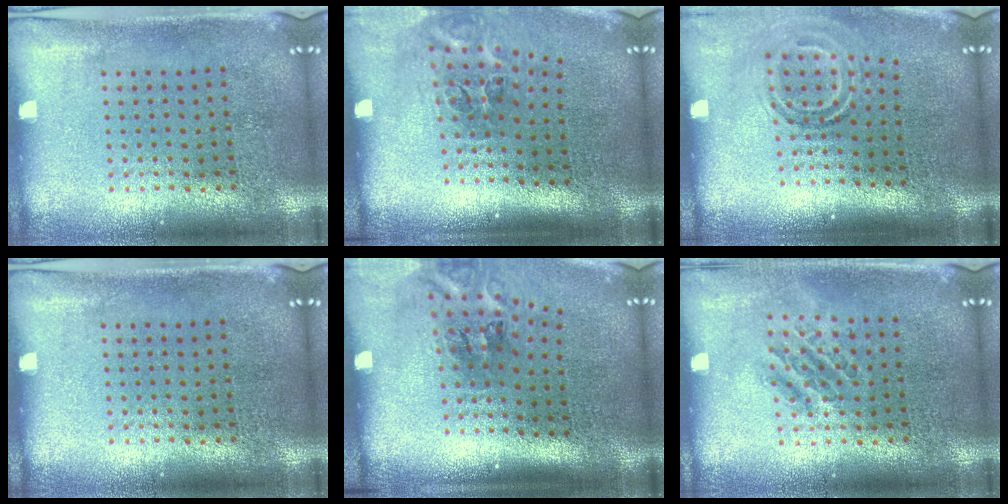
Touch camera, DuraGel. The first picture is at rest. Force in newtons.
{"total": 2.2, "press": 1.3, "slide": 1.7}
{"total": 1.7, "press": 1.1, "slide": 1.3}
{"total": 0.0}
{"total": 2.1, "press": 1.3, "slide": 1.6}
{"total": 1.1, "press": 1.1, "slide": 0.3}